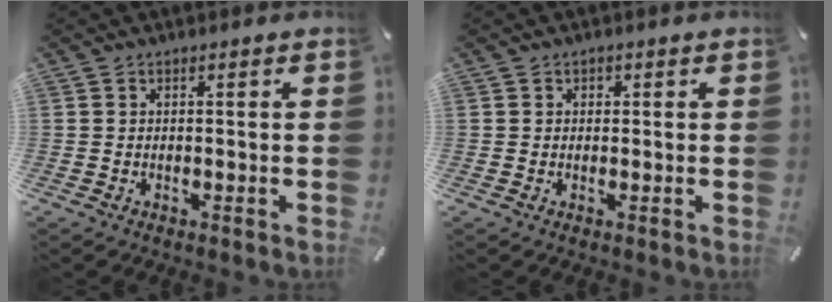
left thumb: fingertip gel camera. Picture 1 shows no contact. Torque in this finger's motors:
{"motor_torque": [0.23, 0.25, 0.08, -0.11, 0.00]}